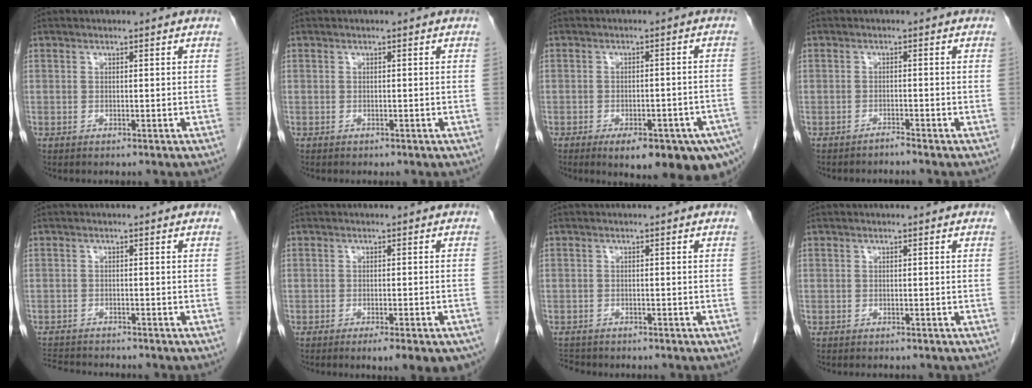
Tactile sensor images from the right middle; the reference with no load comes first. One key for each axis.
{"total": 1.0, "fx": -0.7, "fy": 0.5, "fz": 0.4, "tx": -0.011, "ty": 0.000, "tz": -0.006}
{"total": 16.0, "fx": -10.1, "fy": 5.1, "fz": 11.3, "tx": -0.102, "ty": -0.003, "tz": -0.122}
{"total": 1.1, "fx": -1.0, "fy": -0.4, "fz": -0.1, "tx": 0.006, "ty": -0.002, "tz": -0.017}
{"total": 7.3, "fx": -6.9, "fy": 1.2, "fz": 2.0, "tx": -0.033, "ty": -0.004, "tz": -0.107}
{"total": 9.3, "fx": -6.7, "fy": 1.9, "fz": 6.2, "tx": -0.054, "ty": -0.005, "tz": -0.086}
{"total": 3.7, "fx": -3.4, "fy": 1.3, "fz": 0.7, "tx": -0.012, "ty": -0.008, "tz": -0.054}
{"total": 1.6, "fx": -1.4, "fy": 0.6, "fz": 0.5, "tx": -0.009, "ty": -0.003, "tz": -0.017}